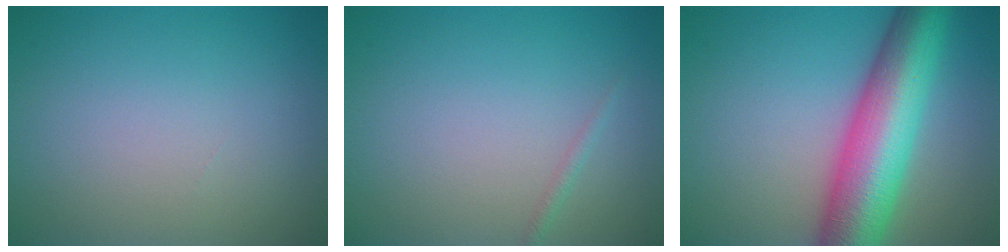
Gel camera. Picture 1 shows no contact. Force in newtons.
{"total": 0.7, "press": 0.7, "slide": 0.0}
{"total": 11.2, "press": 11.2, "slide": 0.3}